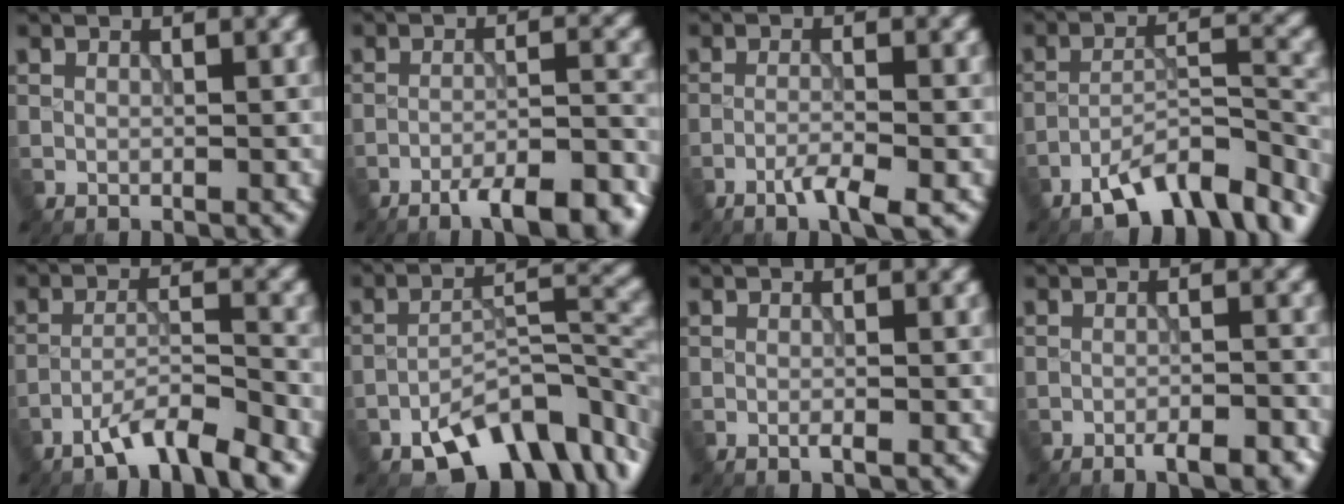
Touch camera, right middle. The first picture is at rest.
{"total": 8.7, "force": [-6.9, 1.9, 5.0], "torque": [-0.076, -0.004, -0.091]}
{"total": 2.8, "force": [-1.7, 0.3, 2.1], "torque": [-0.038, 0.001, -0.039]}
{"total": 8.3, "force": [-6.4, 2.2, 4.7], "torque": [-0.068, 0.002, -0.112]}
{"total": 5.0, "force": [-3.9, 0.6, 3.1], "torque": [-0.050, 0.006, -0.077]}
{"total": 9.4, "force": [-5.8, 4.1, 6.1], "torque": [-0.083, -0.002, -0.099]}
{"total": 0.9, "force": [-0.5, 0.1, 0.8], "torque": [-0.011, -0.001, -0.010]}
{"total": 3.6, "force": [-2.6, 0.8, 2.3], "torque": [-0.040, 0.001, -0.037]}